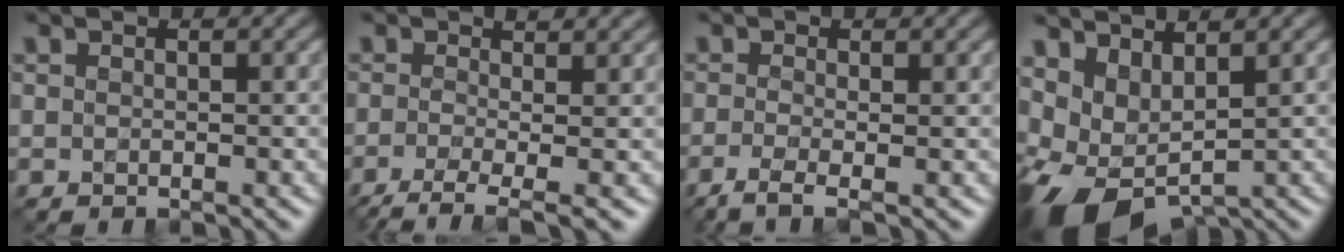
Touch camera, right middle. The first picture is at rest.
{"total": 5.4, "force": [-1.6, 1.7, 4.8], "torque": [-0.071, 0.001, -0.037]}
{"total": 2.2, "force": [-1.0, 0.6, 1.9], "torque": [-0.037, -0.004, -0.033]}
{"total": 6.3, "force": [0.4, 3.7, 5.1], "torque": [-0.111, -0.007, 0.013]}